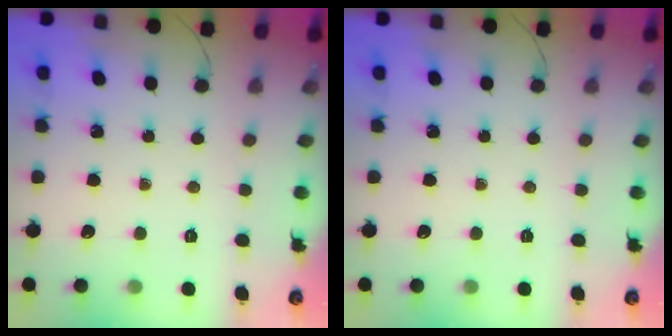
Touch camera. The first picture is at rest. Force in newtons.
{"total": 0.0}